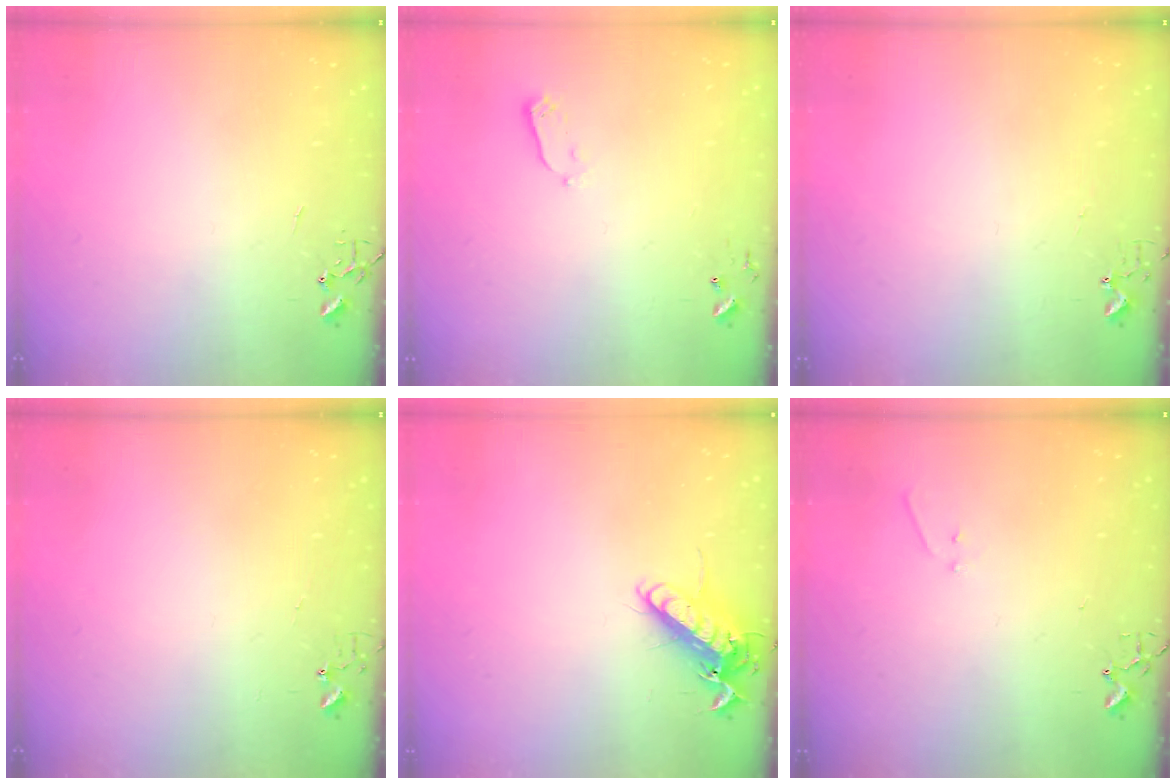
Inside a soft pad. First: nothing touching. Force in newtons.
{"total": 2.9, "press": 2.9, "slide": 0.4}
{"total": 2.7, "press": 2.7, "slide": 0.3}
{"total": 3.6, "press": 3.6, "slide": 0.3}
{"total": 12.8, "press": 12.7, "slide": 1.8}
{"total": 5.7, "press": 5.7, "slide": 0.7}